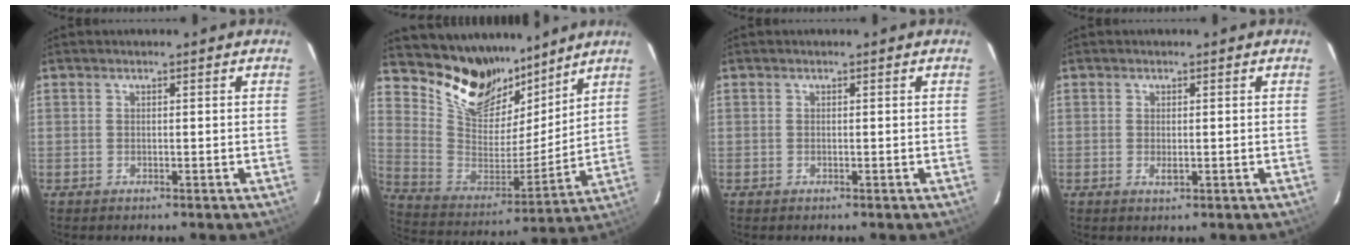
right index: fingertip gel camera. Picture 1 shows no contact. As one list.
[{"total": 18.1, "force": [14.0, 9.2, 6.8], "torque": [-0.159, -0.012, 0.263]}, {"total": 0.0}, {"total": 0.7, "force": [-0.1, 0.3, 0.6], "torque": [-0.013, 0.001, -0.001]}]